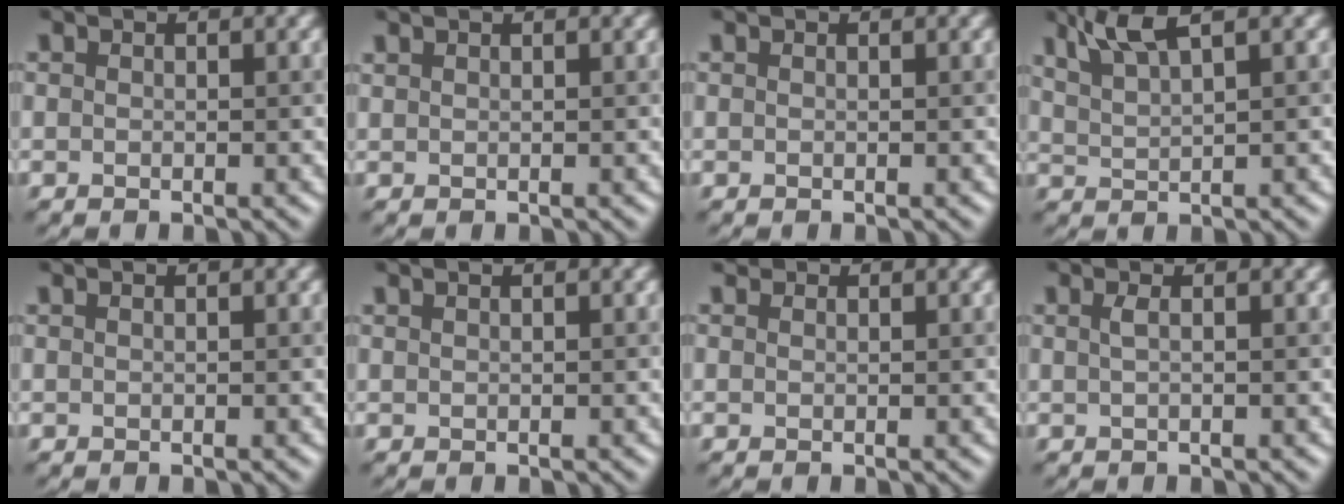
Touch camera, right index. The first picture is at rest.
{"total": 0.7, "force": [0.6, 0.2, 0.3], "torque": [-0.008, 0.003, 0.010]}
{"total": 0.0}
{"total": 4.0, "force": [2.9, 0.7, 2.7], "torque": [-0.053, 0.016, 0.061]}
{"total": 0.0}
{"total": 0.7, "force": [0.5, 0.3, 0.5], "torque": [-0.011, 0.002, 0.004]}
{"total": 0.8, "force": [0.7, 0.3, 0.1], "torque": [-0.005, 0.000, 0.009]}
{"total": 1.1, "force": [0.0, 0.4, 1.0], "torque": [-0.011, 0.002, -0.001]}